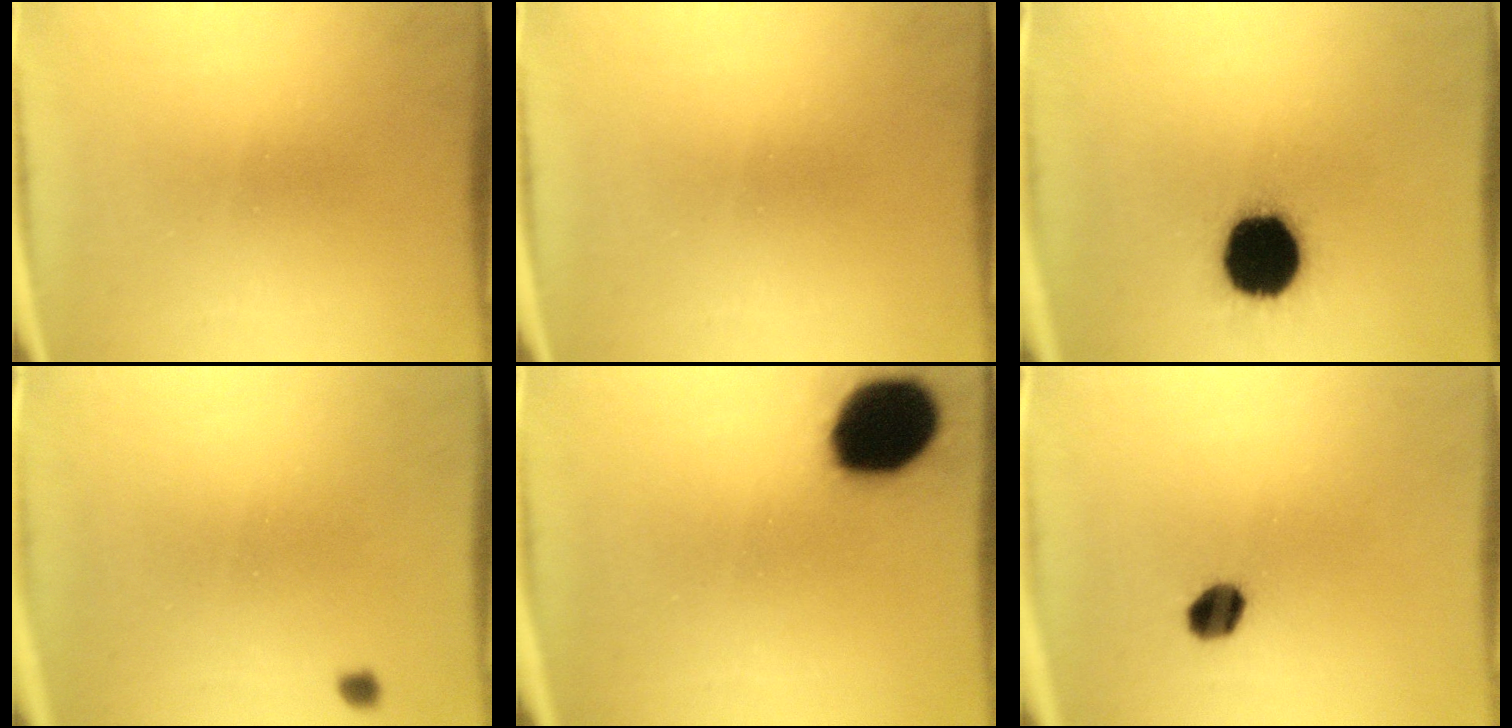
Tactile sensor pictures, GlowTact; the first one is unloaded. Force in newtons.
{"total": 0.0}
{"total": 19.6}
{"total": 1.0}
{"total": 19.1}
{"total": 4.9}